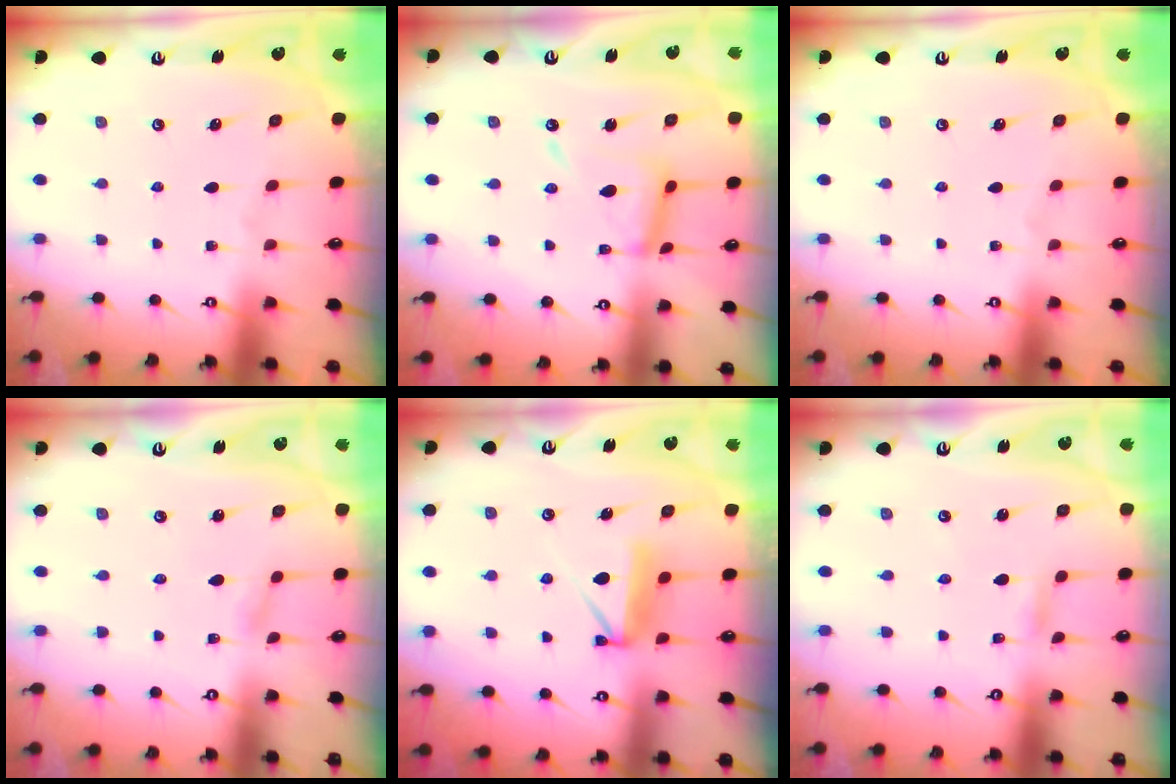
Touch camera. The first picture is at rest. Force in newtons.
{"total": 12.1, "press": 12.1, "slide": 1.1}
{"total": 0.0}
{"total": 2.0, "press": 2.0, "slide": 0.2}
{"total": 9.2, "press": 9.2, "slide": 0.7}
{"total": 2.9, "press": 2.9, "slide": 0.1}